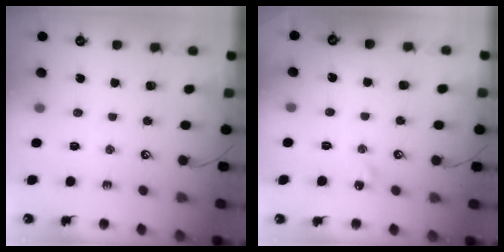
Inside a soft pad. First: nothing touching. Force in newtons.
{"total": 1.5, "press": 1.4, "slide": 0.4}